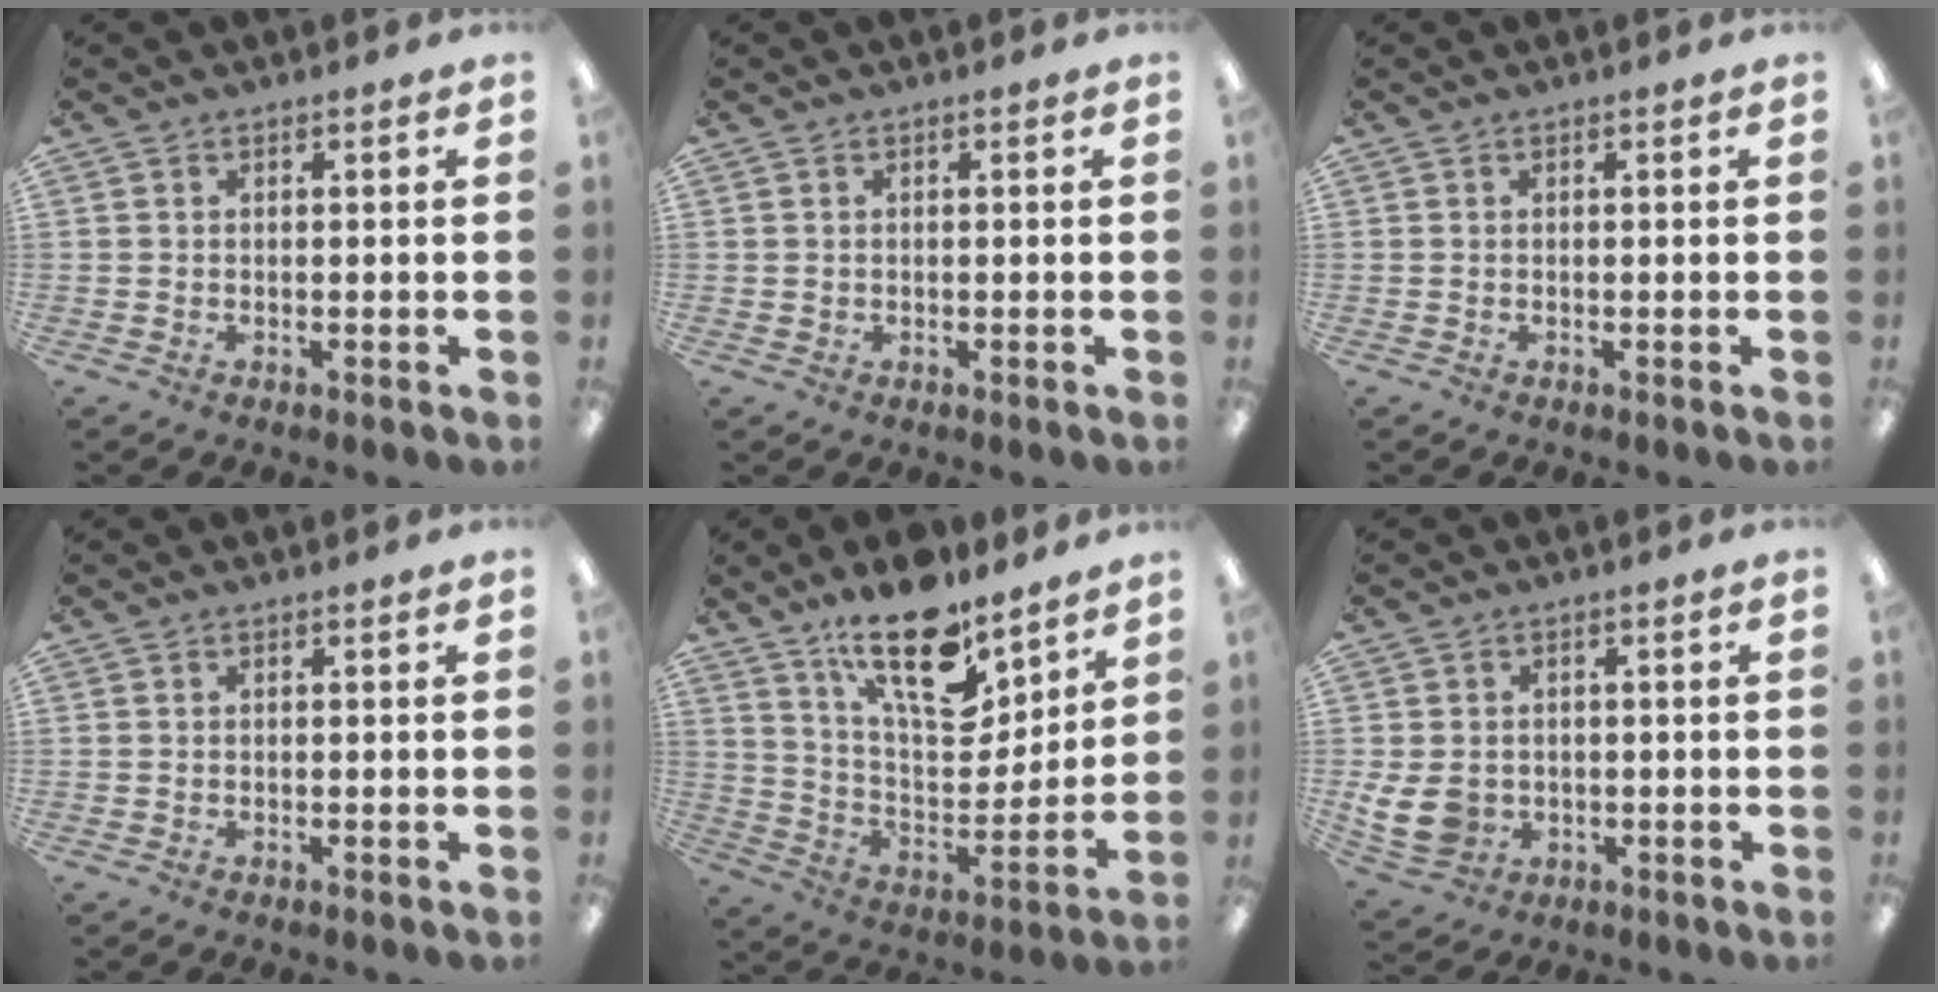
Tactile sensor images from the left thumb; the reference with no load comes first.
{"total": 0.7, "force": [0.2, 0.7, -0.2], "torque": [0.004, 0.005, 0.002]}
{"total": 0.0}
{"total": 0.0}
{"total": 18.8, "force": [13.1, 7.7, 11.2], "torque": [-0.185, -0.081, 0.223]}
{"total": 7.8, "force": [-0.6, 6.6, 4.1], "torque": [-0.084, 0.007, -0.008]}